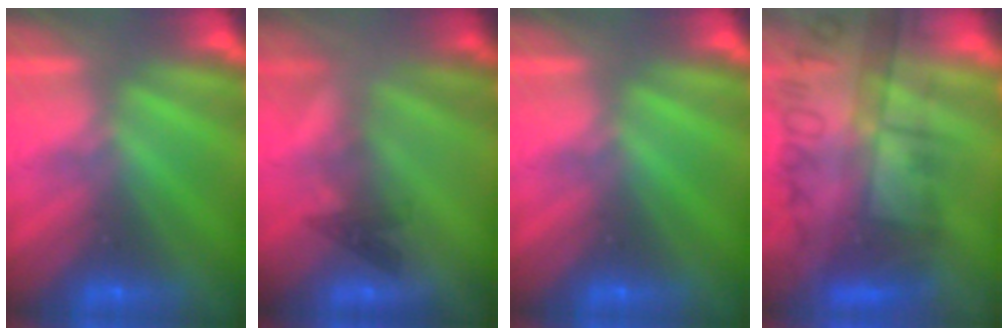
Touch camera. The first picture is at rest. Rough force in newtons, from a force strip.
{"total": 2.2}
{"total": 0.0}
{"total": 7.6}